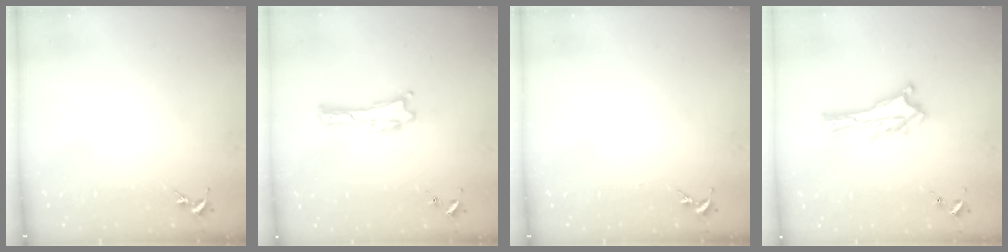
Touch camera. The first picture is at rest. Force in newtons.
{"total": 0.0}
{"total": 0.0}
{"total": 1.2, "press": 1.2, "slide": 0.2}